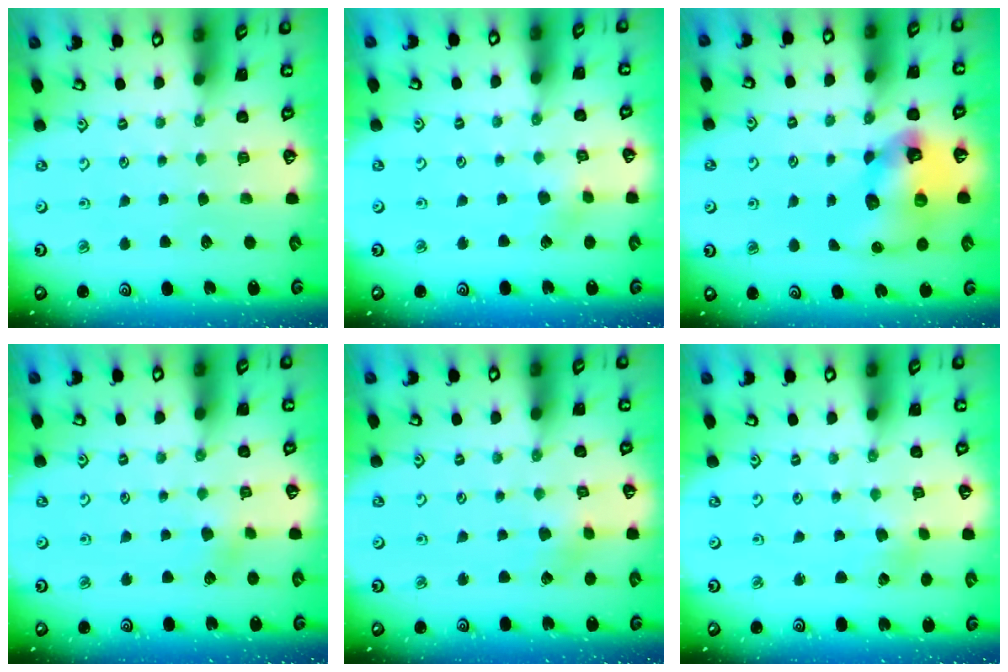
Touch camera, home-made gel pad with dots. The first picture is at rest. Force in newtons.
{"total": 3.0, "press": 2.9, "slide": 0.6}
{"total": 12.8, "press": 12.7, "slide": 1.8}
{"total": 1.8, "press": 1.8, "slide": 0.2}
{"total": 1.8, "press": 1.8, "slide": 0.1}
{"total": 2.2, "press": 2.2, "slide": 0.2}